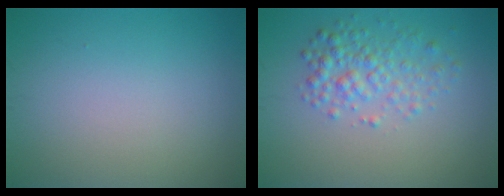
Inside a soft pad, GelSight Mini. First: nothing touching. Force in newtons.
{"total": 3.2, "press": 3.2, "slide": 0.1}